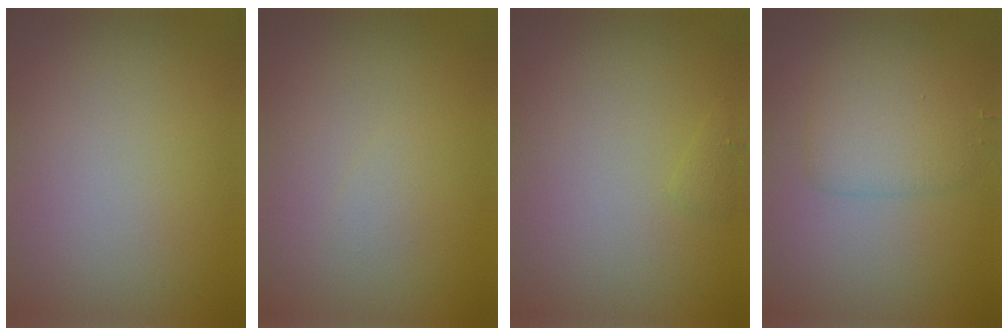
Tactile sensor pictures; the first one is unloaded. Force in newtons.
{"total": 0.6, "press": 0.6, "slide": 0.1}
{"total": 0.6, "press": 0.5, "slide": 0.0}
{"total": 2.9, "press": 2.9, "slide": 0.0}